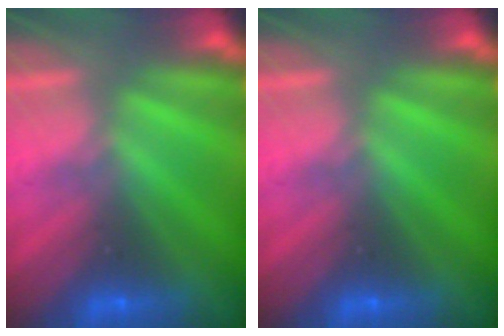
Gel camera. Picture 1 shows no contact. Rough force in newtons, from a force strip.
{"total": 0.0}